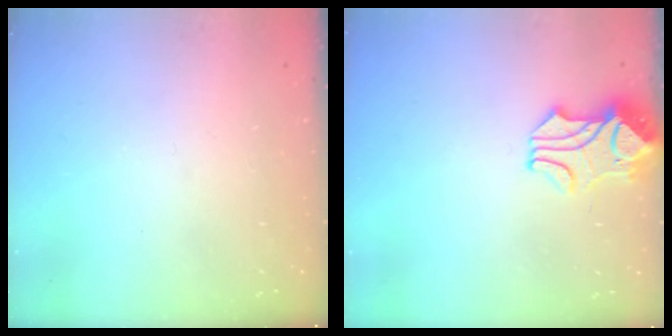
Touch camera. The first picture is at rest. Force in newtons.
{"total": 2.3, "press": 2.0, "slide": 1.2}